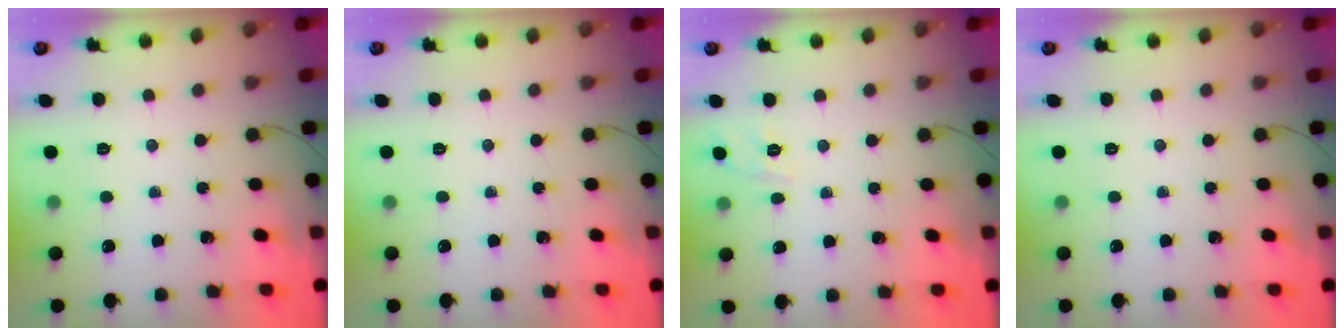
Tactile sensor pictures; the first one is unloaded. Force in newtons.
{"total": 0.0}
{"total": 2.0, "press": 0.8, "slide": 1.8}
{"total": 0.0}